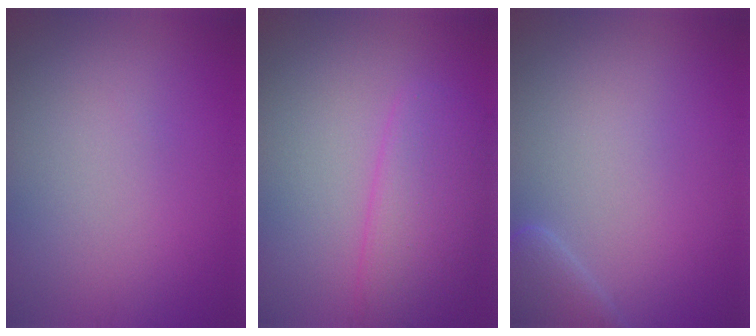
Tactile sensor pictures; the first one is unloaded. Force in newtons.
{"total": 4.4, "press": 4.4, "slide": 0.2}
{"total": 2.6, "press": 2.6, "slide": 0.2}